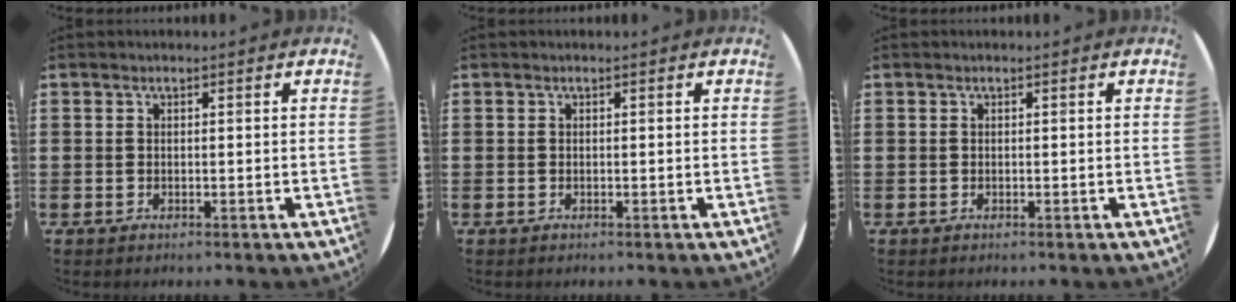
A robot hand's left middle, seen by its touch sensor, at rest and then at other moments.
{"total": 0.0}
{"total": 0.0}